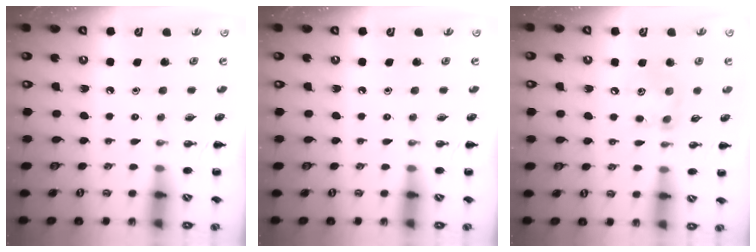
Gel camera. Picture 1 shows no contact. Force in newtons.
{"total": 0.0}
{"total": 6.3, "press": 6.3, "slide": 0.4}